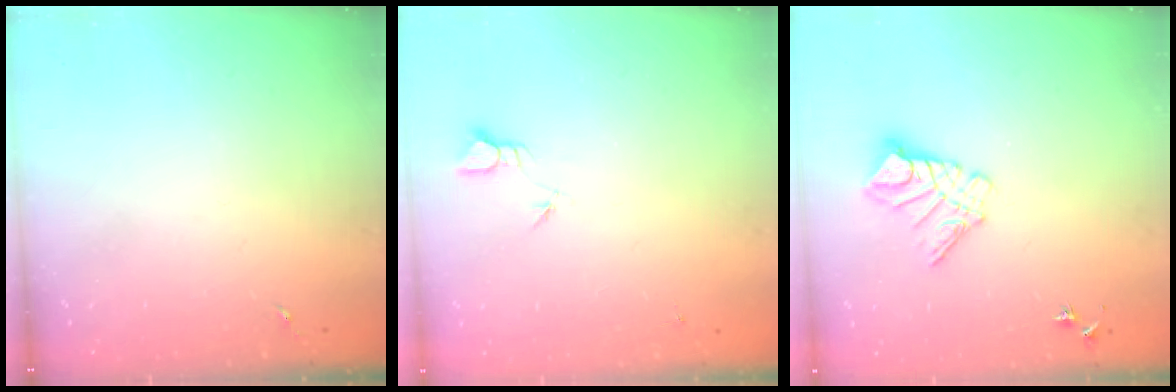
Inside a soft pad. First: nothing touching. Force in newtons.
{"total": 2.3, "press": 2.3, "slide": 0.1}
{"total": 10.6, "press": 10.5, "slide": 1.1}